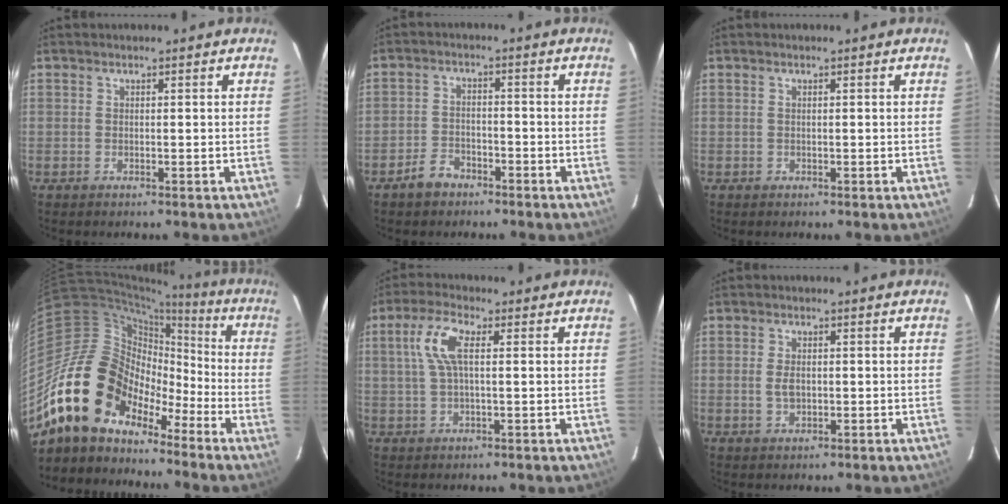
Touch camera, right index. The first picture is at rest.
{"total": 4.7, "force": [-3.5, 2.7, 1.6], "torque": [-0.046, 0.012, -0.058]}
{"total": 0.0}
{"total": 17.1, "force": [-11.7, 10.4, 6.7], "torque": [-0.137, 0.024, -0.226]}
{"total": 6.8, "force": [1.5, 2.2, 6.3], "torque": [-0.131, 0.014, 0.031]}
{"total": 2.7, "force": [-0.2, 1.6, 2.2], "torque": [-0.042, 0.001, -0.001]}